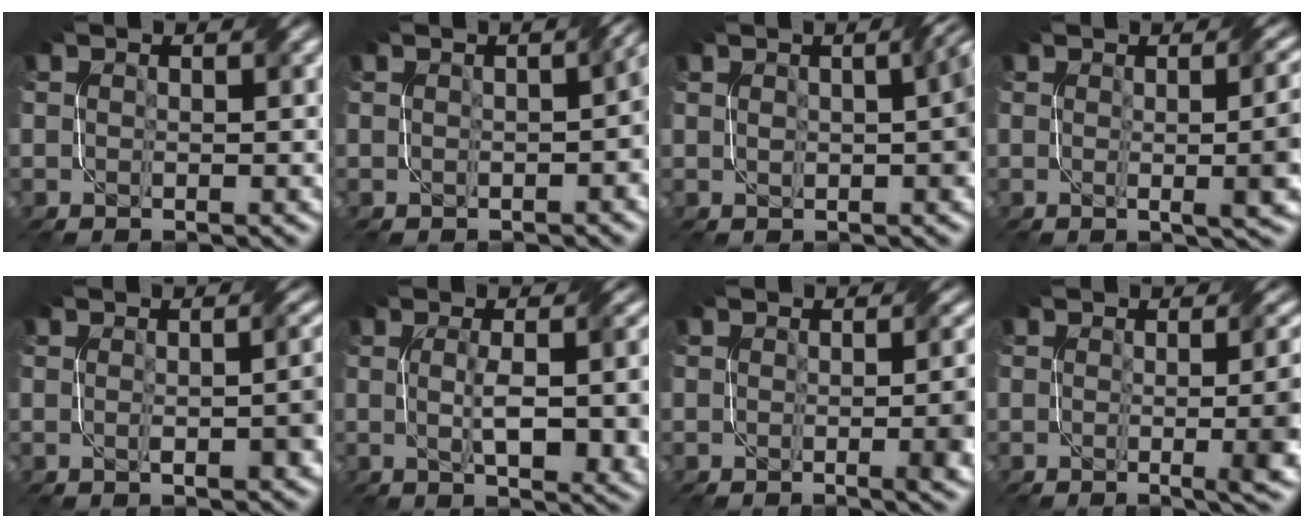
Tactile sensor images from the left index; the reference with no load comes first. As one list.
[{"total": 2.7, "force": [-0.5, 0.8, 2.5], "torque": [-0.028, 0.004, -0.005]}, {"total": 3.3, "force": [0.3, 0.8, 3.2], "torque": [-0.049, 0.010, 0.006]}, {"total": 7.7, "force": [0.1, 2.6, 7.3], "torque": [-0.051, 0.012, -0.001]}, {"total": 4.4, "force": [-0.3, 1.4, 4.2], "torque": [-0.038, 0.009, -0.002]}, {"total": 9.3, "force": [-0.7, 3.3, 8.6], "torque": [-0.109, 0.000, -0.003]}, {"total": 5.4, "force": [-0.6, 1.8, 5.1], "torque": [-0.041, 0.000, -0.004]}, {"total": 9.2, "force": [-0.6, 3.6, 8.5], "torque": [-0.054, 0.006, -0.009]}]